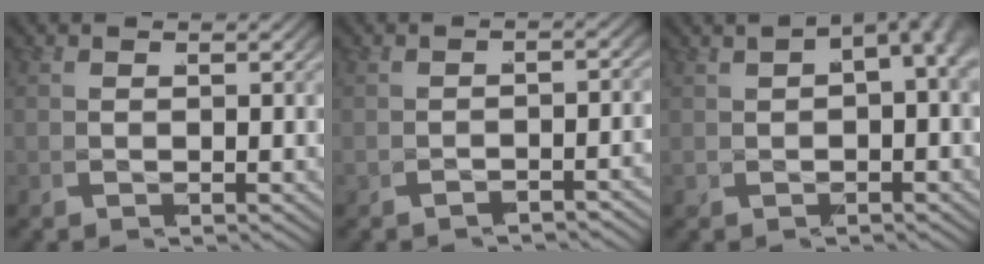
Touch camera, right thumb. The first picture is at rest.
{"total": 2.3, "force": [-2.2, -0.2, 0.9], "torque": [-0.013, 0.003, -0.033]}
{"total": 4.5, "force": [0.6, 2.7, 3.6], "torque": [-0.032, 0.015, 0.003]}